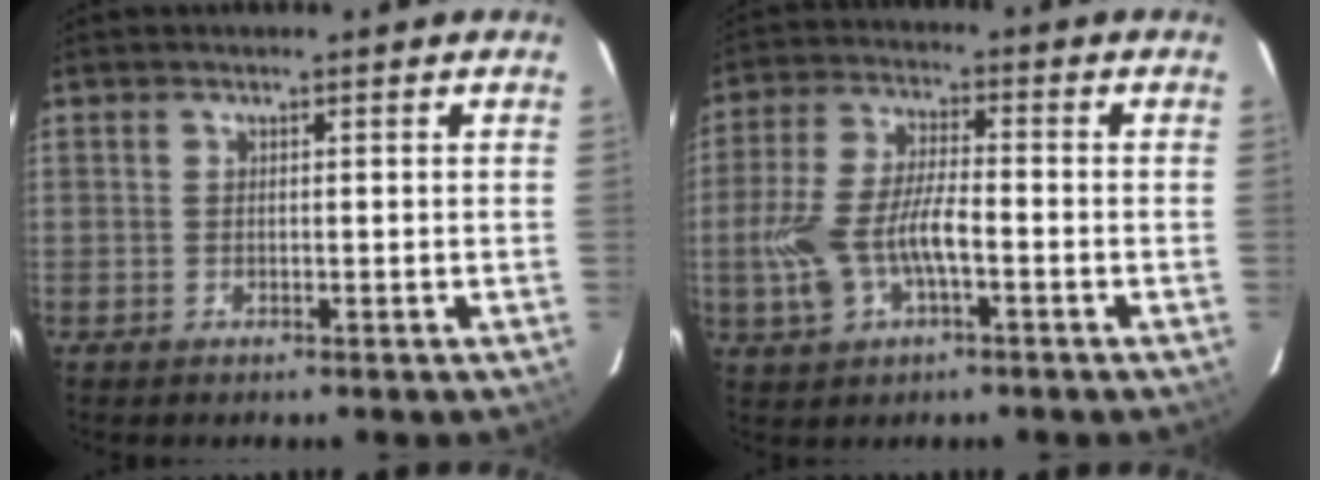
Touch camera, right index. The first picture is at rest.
{"total": 10.9, "force": [-3.3, 4.7, 9.3], "torque": [-0.200, 0.002, -0.058]}